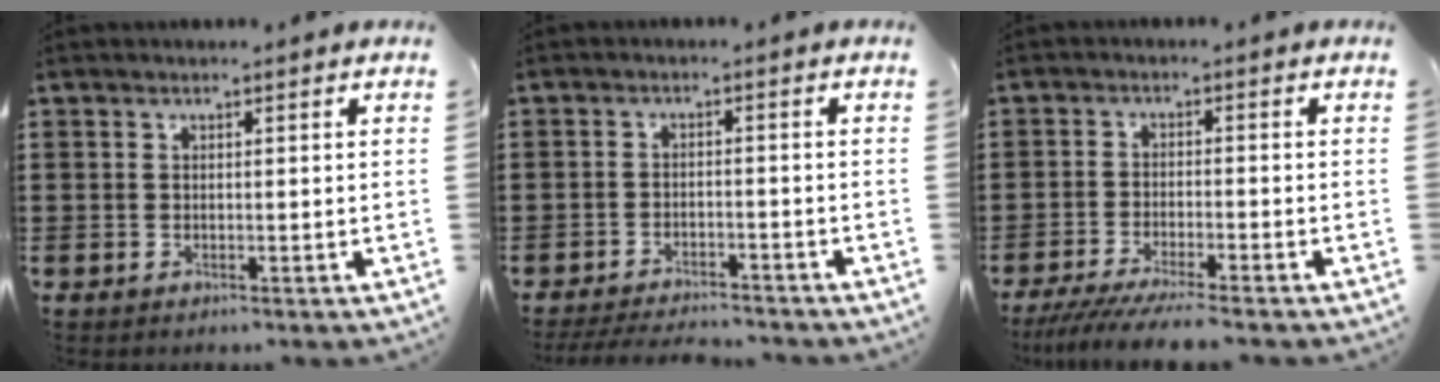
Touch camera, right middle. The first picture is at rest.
{"total": 3.7, "force": [-3.6, 0.4, 0.8], "torque": [-0.020, -0.002, -0.076]}
{"total": 4.8, "force": [-4.5, -0.1, 1.8], "torque": [-0.044, -0.019, -0.089]}